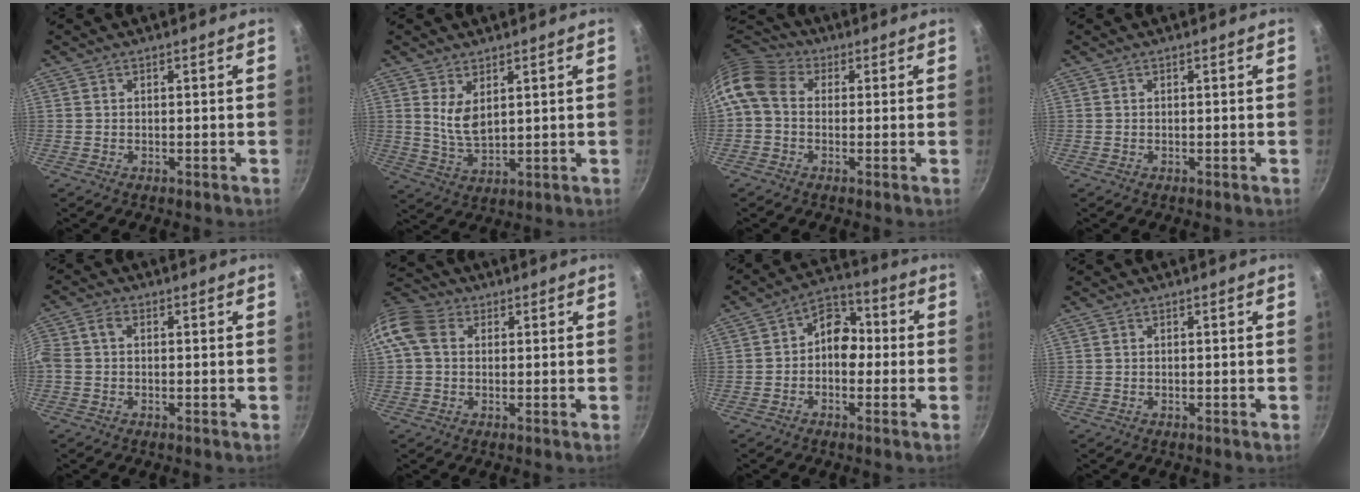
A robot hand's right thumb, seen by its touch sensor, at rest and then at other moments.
{"total": 5.8, "force": [2.3, 2.9, 4.4], "torque": [-0.073, -0.028, 0.052]}
{"total": 9.6, "force": [0.7, 7.5, 6.0], "torque": [-0.113, 0.025, -0.007]}
{"total": 0.0}
{"total": 4.0, "force": [-0.2, 2.7, 3.0], "torque": [-0.075, 0.016, -0.017]}
{"total": 9.9, "force": [2.0, 7.7, 5.8], "torque": [-0.111, 0.019, 0.020]}
{"total": 7.7, "force": [-0.5, 5.7, 5.1], "torque": [-0.040, 0.026, -0.030]}
{"total": 0.0}